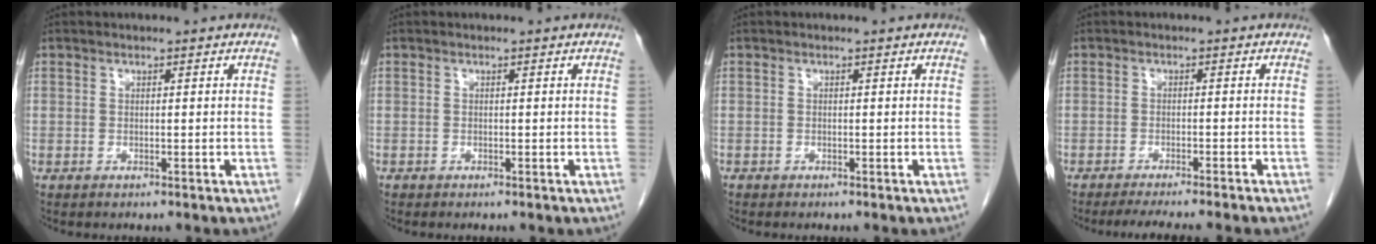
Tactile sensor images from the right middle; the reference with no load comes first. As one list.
[{"total": 0.0}, {"total": 0.0}, {"total": 7.6, "force": [-6.6, -0.5, 3.8], "torque": [-0.034, -0.012, -0.095]}]